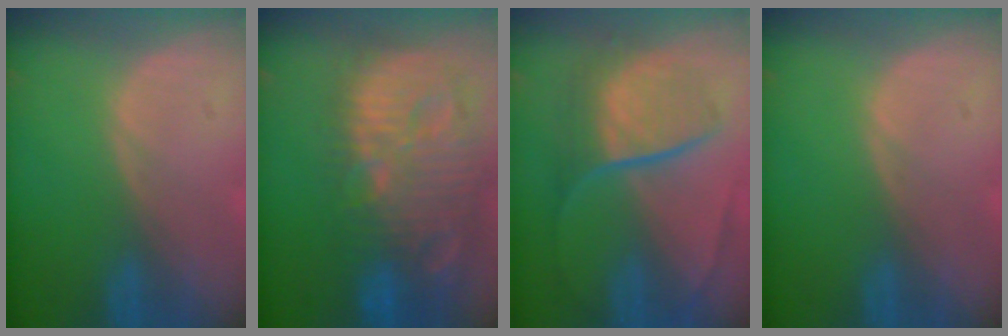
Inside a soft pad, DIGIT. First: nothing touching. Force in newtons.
{"total": 14.3, "press": 12.4, "slide": 7.2}
{"total": 8.6, "press": 7.8, "slide": 3.7}
{"total": 0.0}